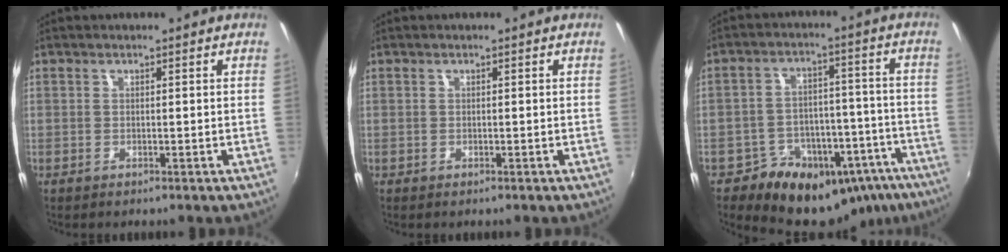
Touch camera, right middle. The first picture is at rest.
{"total": 0.0}
{"total": 17.7, "force": [-12.1, 11.5, 6.0], "torque": [-0.107, 0.039, -0.147]}